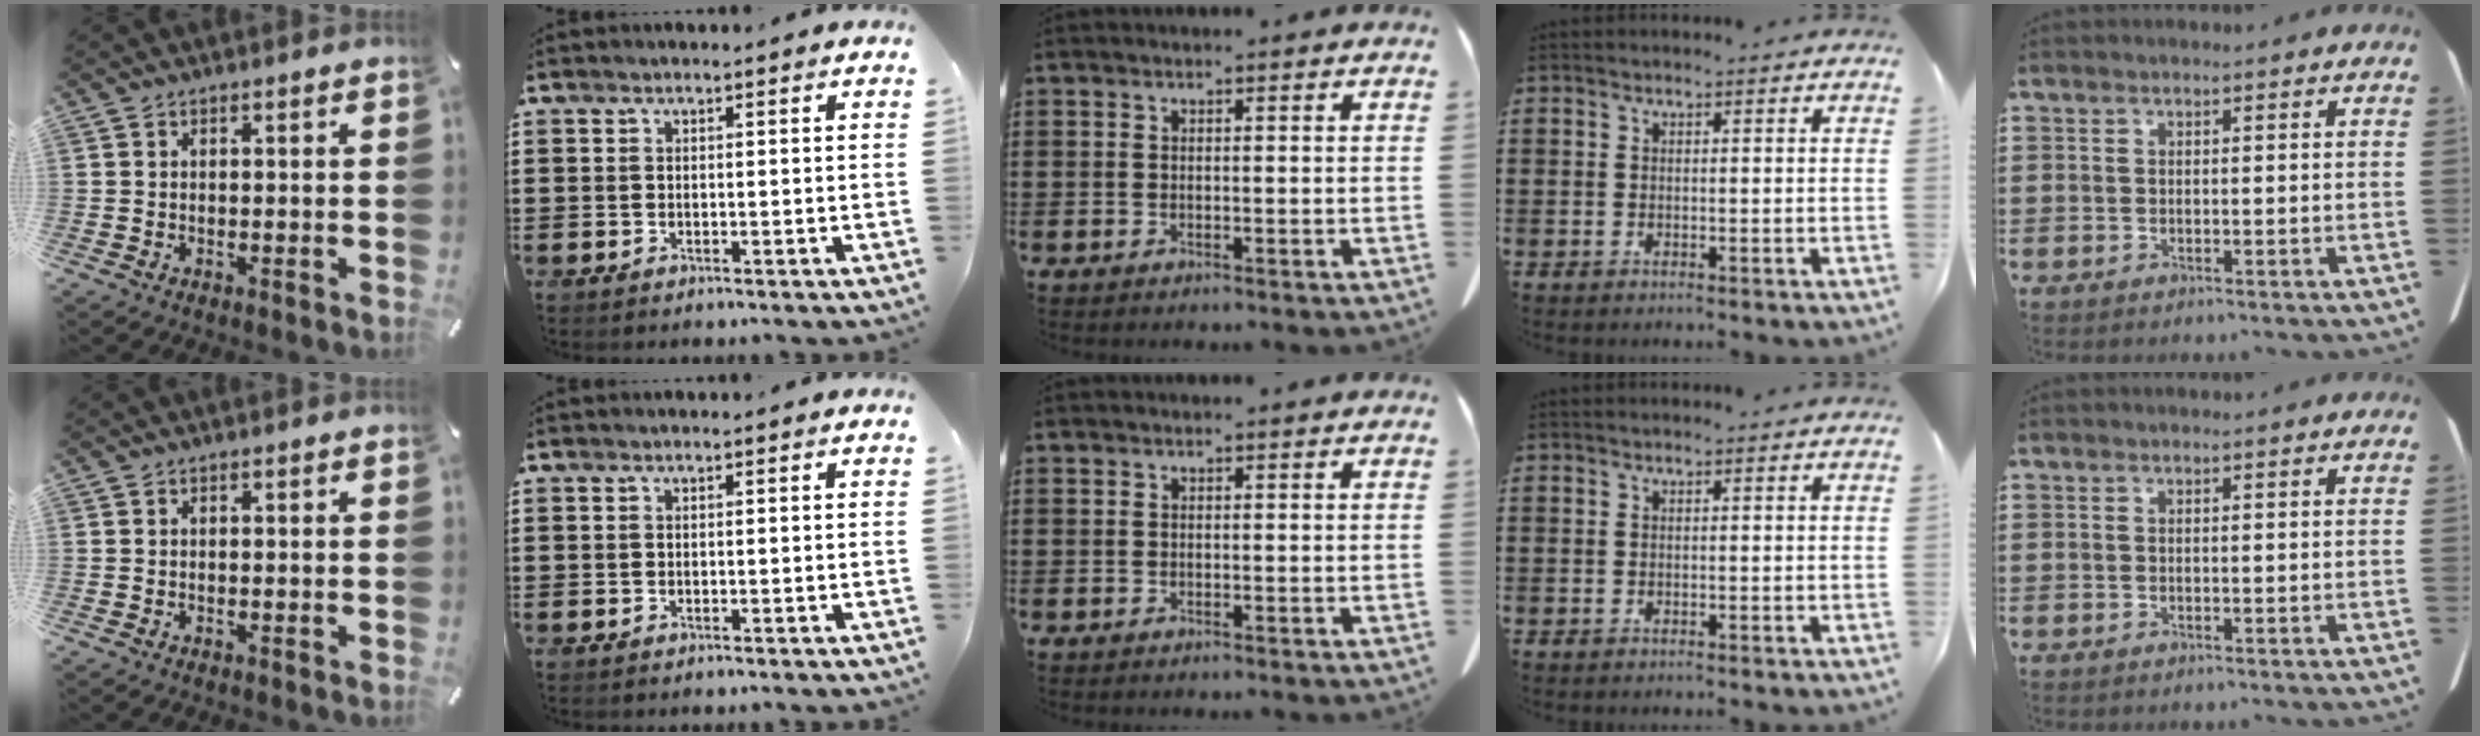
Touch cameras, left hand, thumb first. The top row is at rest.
{}